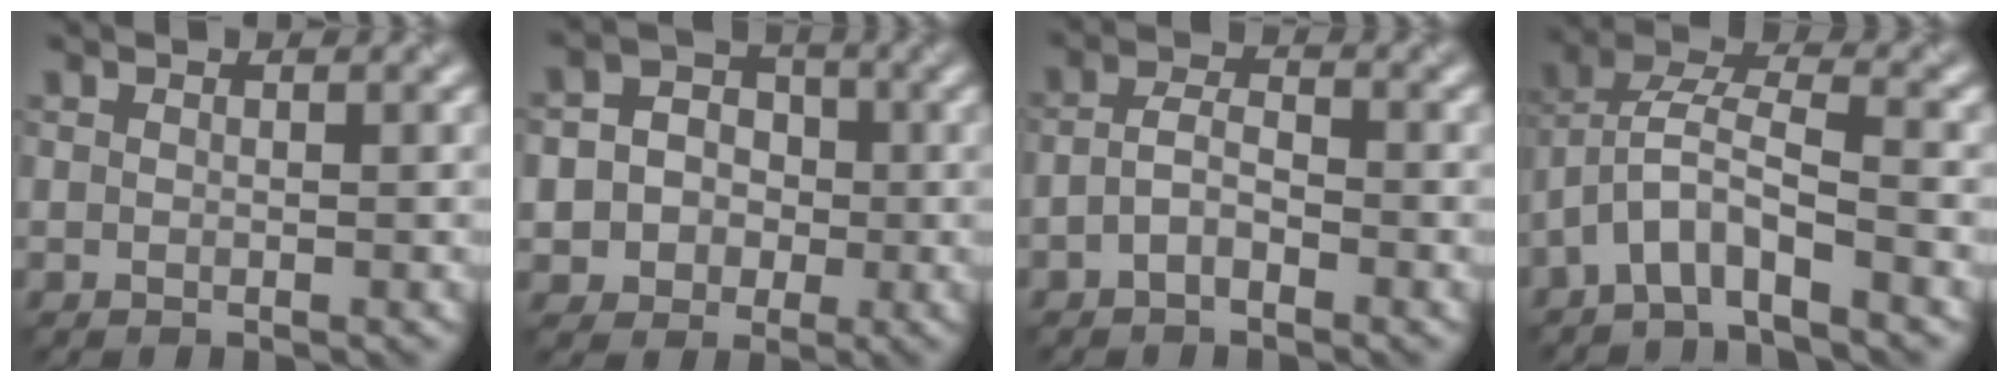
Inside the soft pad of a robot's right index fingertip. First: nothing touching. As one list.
[{"total": 5.8, "force": [-1.0, 5.4, 1.8], "torque": [-0.018, 0.017, -0.032]}, {"total": 2.3, "force": [-1.1, 1.0, 1.7], "torque": [-0.036, 0.007, -0.028]}, {"total": 4.7, "force": [-2.8, 1.3, 3.5], "torque": [-0.068, 0.012, -0.060]}]